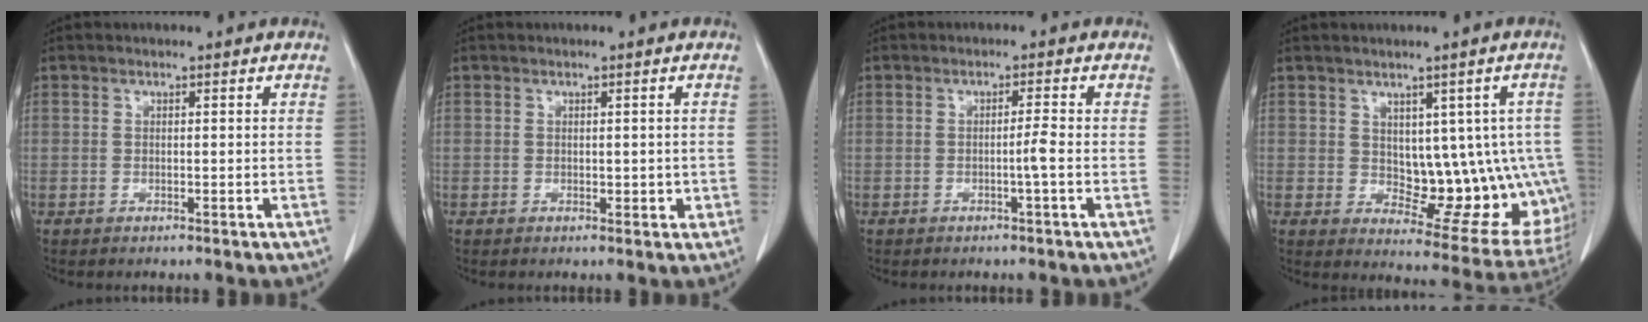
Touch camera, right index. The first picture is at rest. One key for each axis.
{"total": 1.5, "fx": -0.1, "fy": 1.0, "fz": 1.0, "tx": -0.012, "ty": 0.004, "tz": 0.004}
{"total": 1.8, "fx": -0.6, "fy": -0.6, "fz": 1.6, "tx": -0.030, "ty": -0.001, "tz": -0.010}
{"total": 13.3, "fx": 0.5, "fy": 7.1, "fz": 11.2, "tx": -0.115, "ty": 0.008, "tz": 0.027}